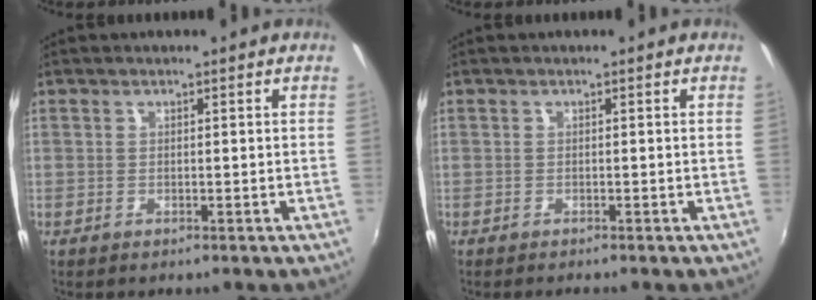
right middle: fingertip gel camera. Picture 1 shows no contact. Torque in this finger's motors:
{"motor_torque": [0.08, -0.07, 0.03, 0.02]}